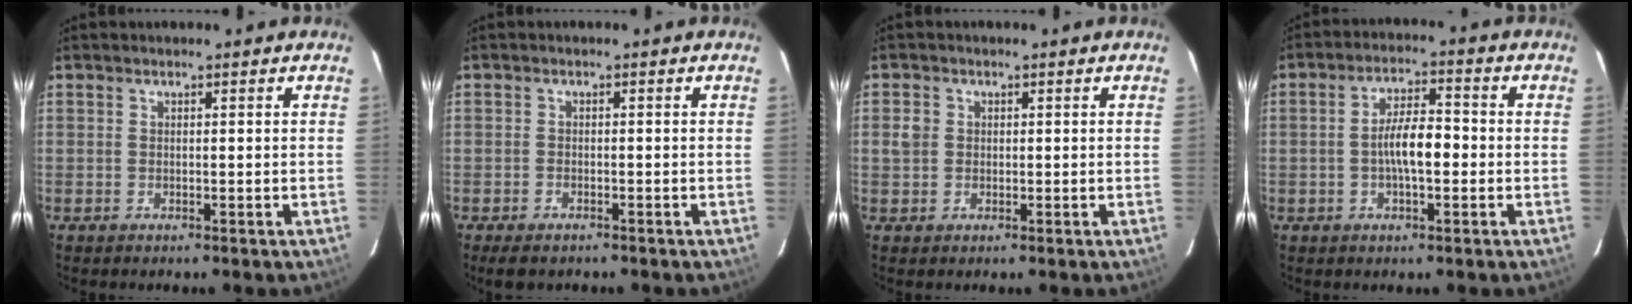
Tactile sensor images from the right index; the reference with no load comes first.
{"total": 3.3, "force": [-2.5, 1.6, 1.6], "torque": [-0.040, -0.009, -0.041]}
{"total": 2.4, "force": [0.0, 2.2, 0.9], "torque": [-0.016, 0.006, -0.003]}
{"total": 6.6, "force": [-1.2, 2.1, 6.2], "torque": [-0.111, 0.010, -0.019]}